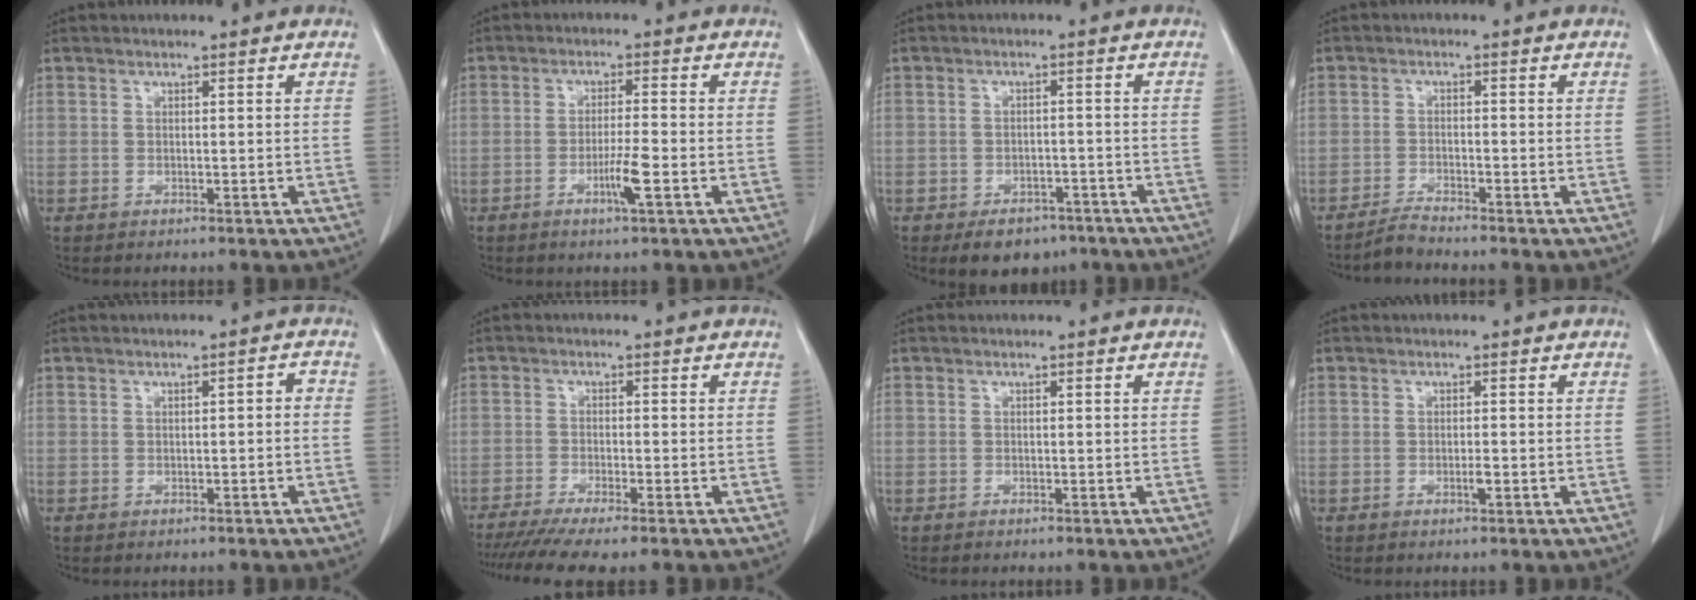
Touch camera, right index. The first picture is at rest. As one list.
[{"total": 4.2, "force": [-1.7, -0.3, 3.8], "torque": [-0.071, -0.007, -0.033]}, {"total": 6.3, "force": [-4.5, 3.7, 2.4], "torque": [-0.029, 0.004, -0.060]}, {"total": 2.4, "force": [-2.3, -0.6, 0.3], "torque": [-0.009, -0.011, -0.047]}, {"total": 1.3, "force": [-0.2, 0.4, 1.2], "torque": [-0.015, 0.005, -0.002]}, {"total": 9.0, "force": [-7.4, 0.1, 5.1], "torque": [-0.070, -0.018, -0.115]}, {"total": 0.0}, {"total": 0.9, "force": [-0.4, 0.1, 0.8], "torque": [-0.018, 0.000, -0.005]}]